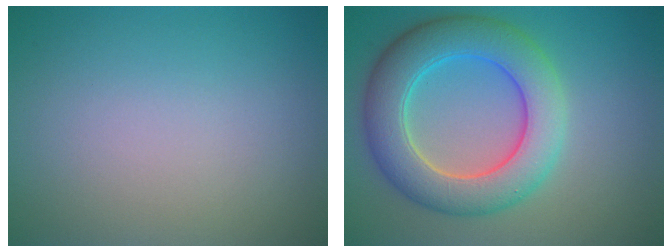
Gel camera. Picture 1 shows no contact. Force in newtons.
{"total": 7.8, "press": 7.8, "slide": 0.4}